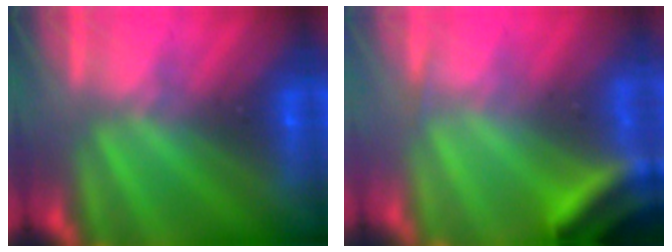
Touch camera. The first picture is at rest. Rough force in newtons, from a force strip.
{"total": 3.8}